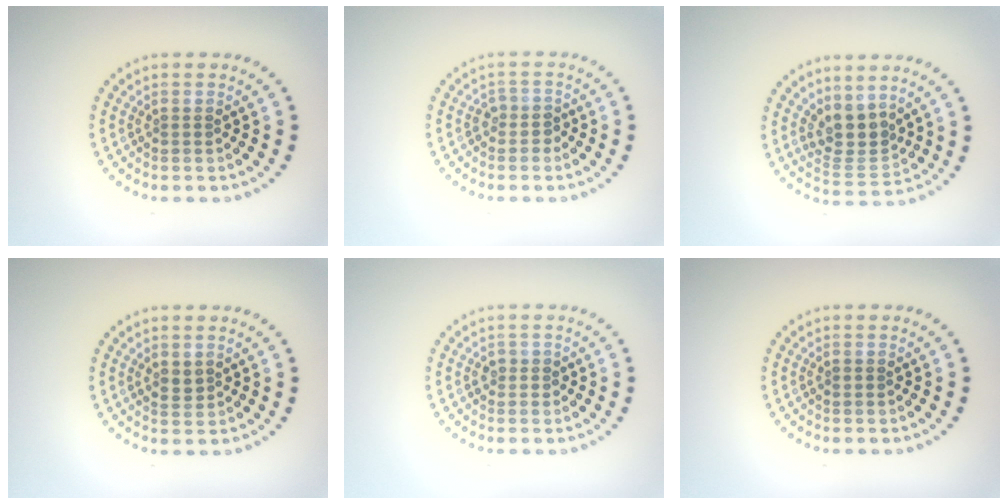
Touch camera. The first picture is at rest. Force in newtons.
{"total": 1.5, "press": 1.2, "slide": 0.9}
{"total": 3.5, "press": 2.8, "slide": 2.0}
{"total": 1.4, "press": 1.3, "slide": 0.4}
{"total": 1.1, "press": 1.0, "slide": 0.4}
{"total": 0.6, "press": 0.6, "slide": 0.1}